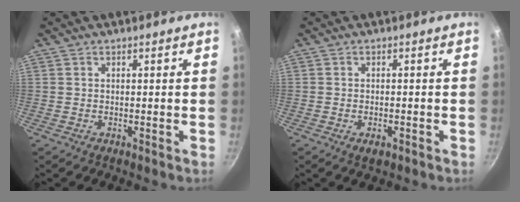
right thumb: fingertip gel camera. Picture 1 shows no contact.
{"total": 2.2, "force": [-1.0, 1.1, 1.6], "torque": [-0.027, 0.000, -0.016]}